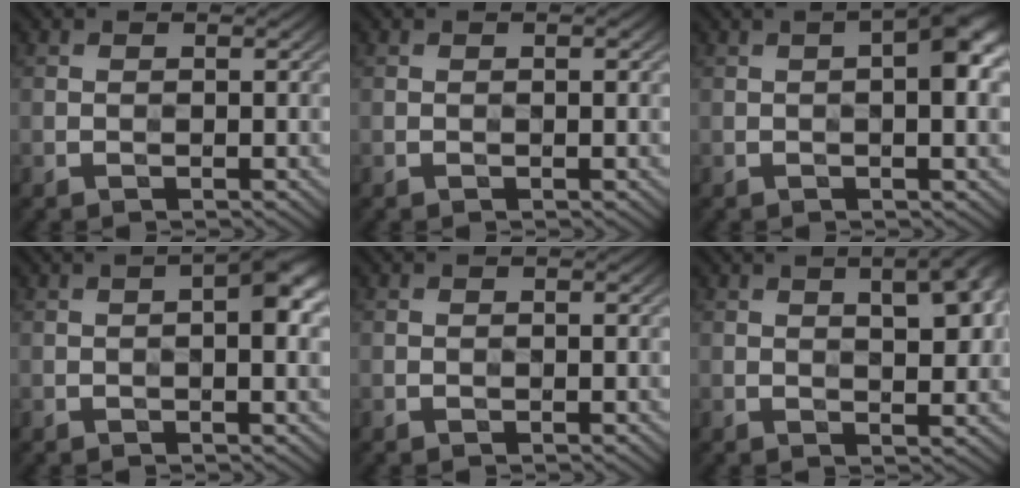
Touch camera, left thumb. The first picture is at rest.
{"total": 0.5, "force": [0.1, 0.0, 0.5], "torque": [-0.007, 0.001, 0.001]}
{"total": 5.6, "force": [0.6, 1.6, 5.4], "torque": [-0.080, 0.013, 0.005]}
{"total": 4.9, "force": [0.6, 1.4, 4.7], "torque": [-0.070, 0.011, 0.005]}
{"total": 0.0}
{"total": 8.6, "force": [3.0, 3.3, 7.3], "torque": [-0.079, 0.021, 0.034]}